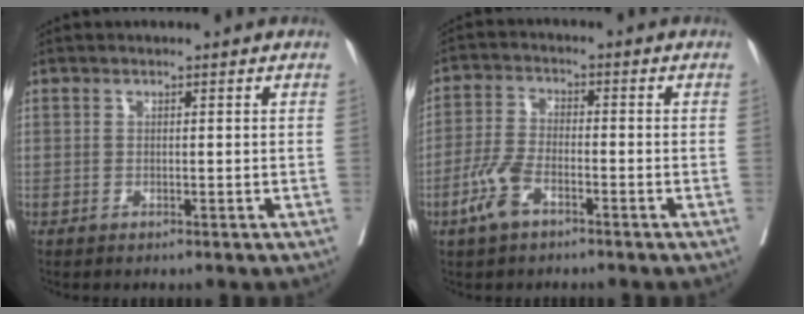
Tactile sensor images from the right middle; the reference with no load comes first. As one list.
[{"total": 5.7, "force": [-3.2, 2.2, 4.2], "torque": [-0.100, -0.003, -0.066]}]